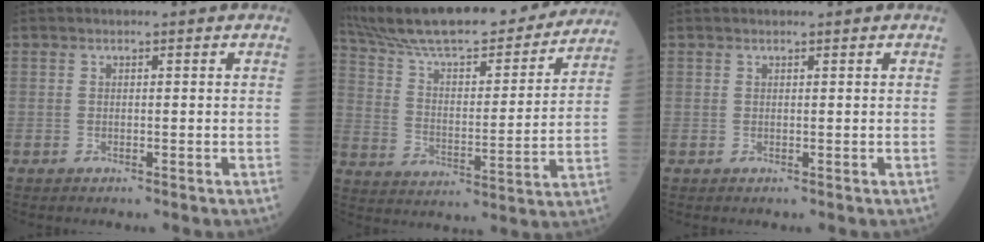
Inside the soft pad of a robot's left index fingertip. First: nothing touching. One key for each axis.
{"total": 27.5, "fx": 24.0, "fy": 5.5, "fz": 12.5, "tx": -0.210, "ty": 0.004, "tz": 0.343}
{"total": 0.7, "fx": 0.7, "fy": 0.0, "fz": 0.2, "tx": -0.004, "ty": 0.007, "tz": 0.012}